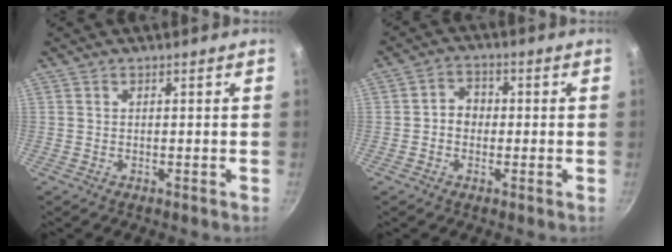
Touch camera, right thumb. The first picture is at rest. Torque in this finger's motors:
{"motor_torque": [-0.17, 0.28, 0.10, 0.13, 0.05]}